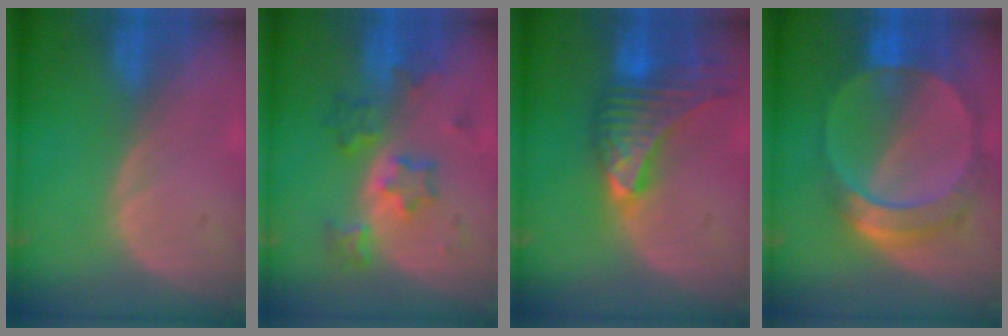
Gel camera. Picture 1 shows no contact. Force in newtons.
{"total": 6.0, "press": 6.0, "slide": 0.6}
{"total": 9.8, "press": 8.7, "slide": 4.6}
{"total": 9.2, "press": 8.1, "slide": 4.5}